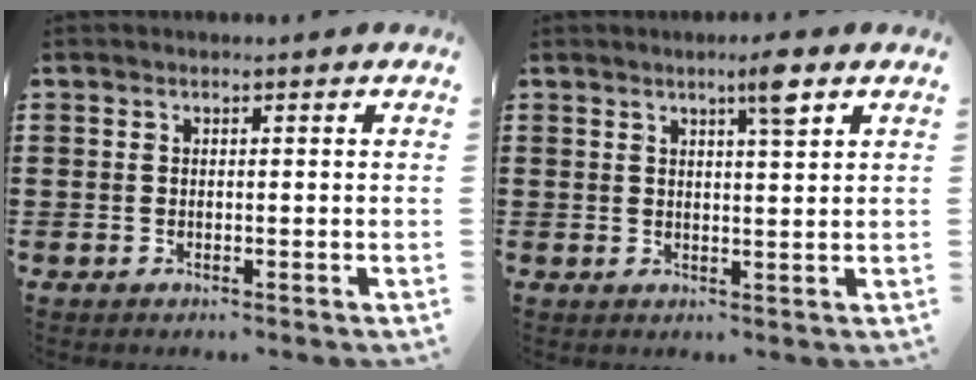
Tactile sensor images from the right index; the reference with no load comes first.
{"total": 4.0, "force": [2.6, -0.1, 3.1], "torque": [-0.050, -0.006, 0.038]}